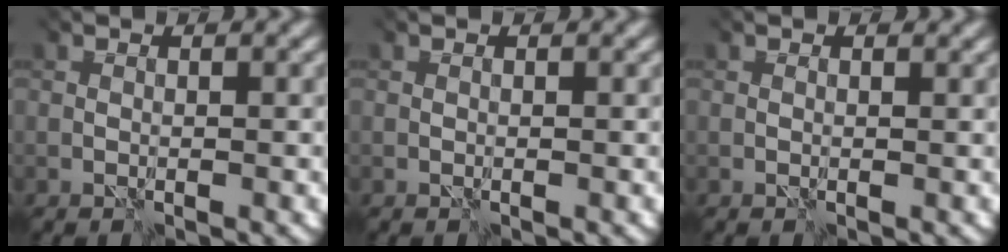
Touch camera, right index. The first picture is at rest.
{"total": 0.0}
{"total": 0.6, "force": [0.3, 0.4, 0.4], "torque": [-0.004, 0.002, 0.002]}